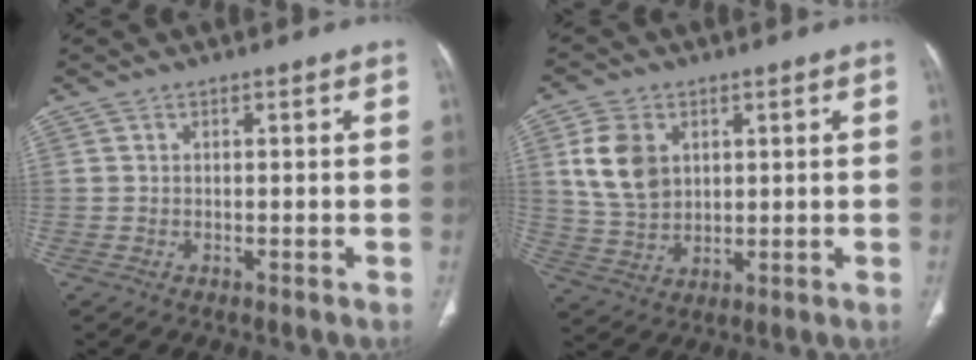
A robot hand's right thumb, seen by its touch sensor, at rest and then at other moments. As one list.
[{"total": 9.6, "force": [2.9, 6.9, 6.0], "torque": [-0.102, -0.010, 0.065]}]